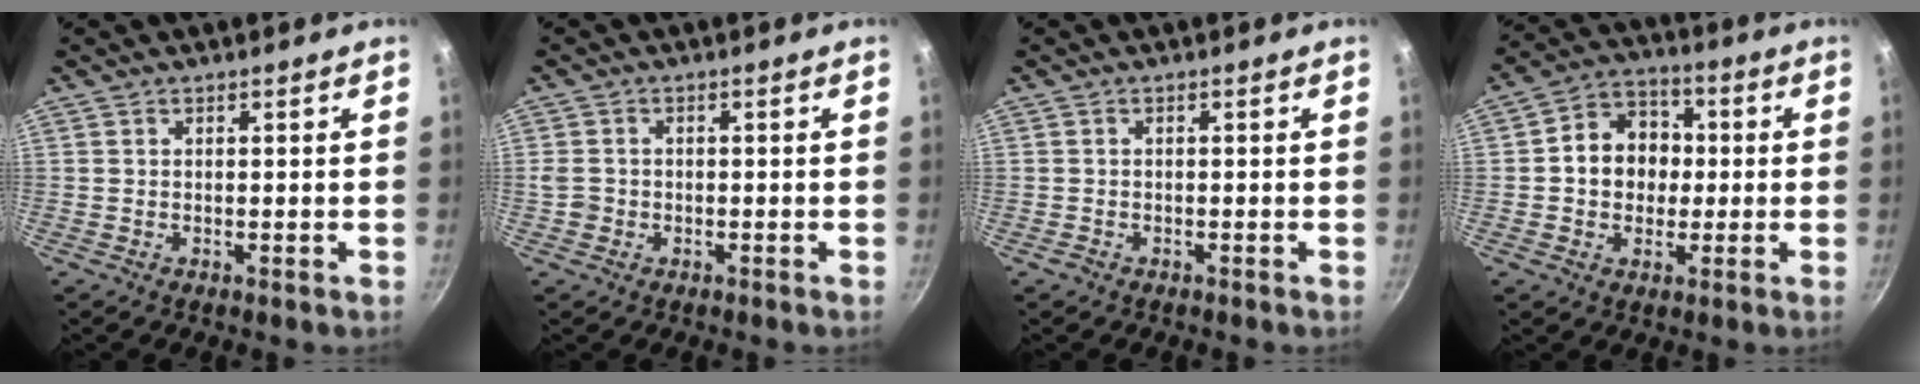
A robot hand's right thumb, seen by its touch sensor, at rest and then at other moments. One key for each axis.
{"total": 2.6, "fx": -0.6, "fy": 2.3, "fz": 1.0, "tx": -0.013, "ty": 0.007, "tz": -0.012}
{"total": 0.9, "fx": -0.7, "fy": 0.5, "fz": 0.1, "tx": -0.005, "ty": 0.003, "tz": -0.012}
{"total": 11.2, "fx": 0.4, "fy": 9.3, "fz": 6.2, "tx": -0.058, "ty": 0.020, "tz": -0.011}